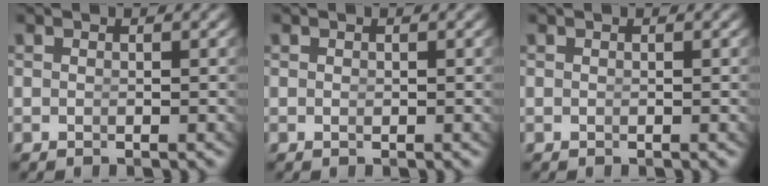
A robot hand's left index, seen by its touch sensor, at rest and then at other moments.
{"total": 0.0}
{"total": 0.0}